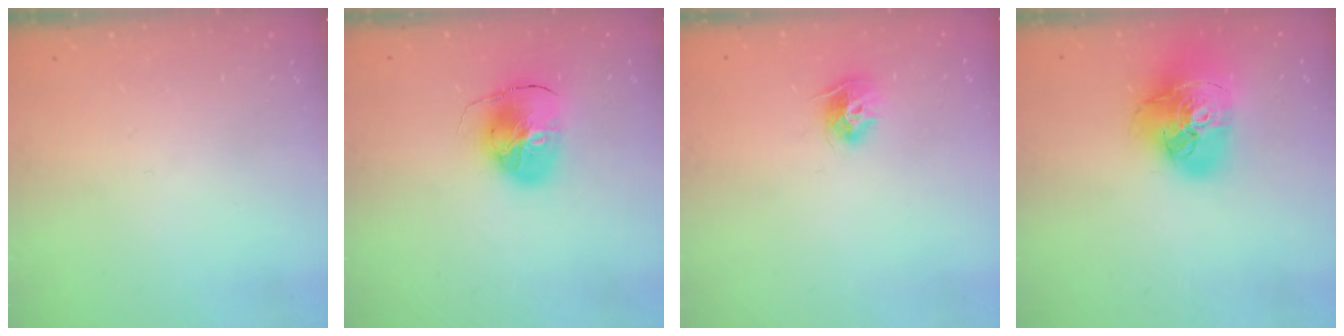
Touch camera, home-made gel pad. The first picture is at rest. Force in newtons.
{"total": 11.3, "press": 11.2, "slide": 1.4}
{"total": 9.6, "press": 9.6, "slide": 0.7}
{"total": 20.6, "press": 20.5, "slide": 2.1}